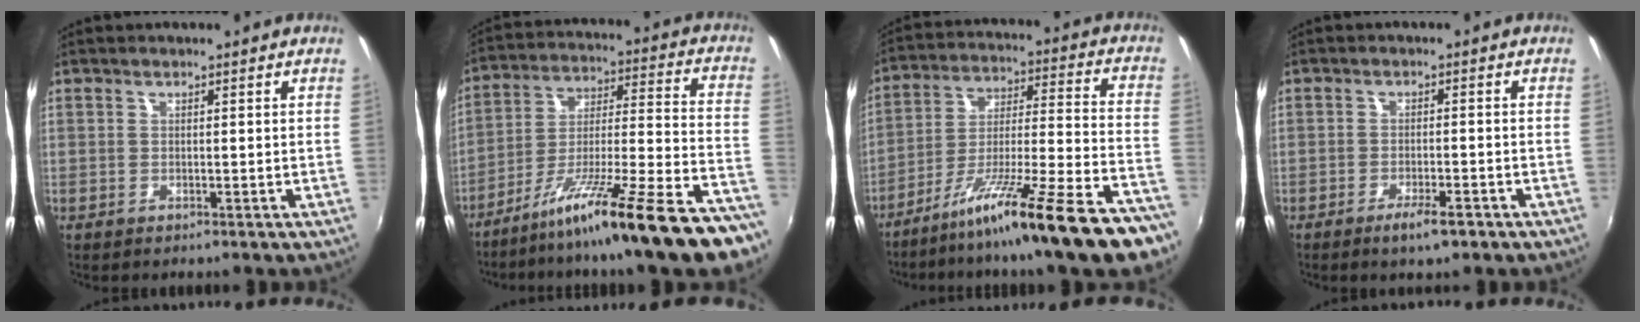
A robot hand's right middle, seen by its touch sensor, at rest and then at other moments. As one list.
[{"total": 25.8, "force": [-19.5, 0.9, 16.9], "torque": [-0.233, -0.043, -0.297]}, {"total": 24.8, "force": [-18.6, 0.9, 16.3], "torque": [-0.241, -0.048, -0.284]}, {"total": 4.4, "force": [-2.9, 1.0, 3.1], "torque": [-0.066, -0.007, -0.047]}]